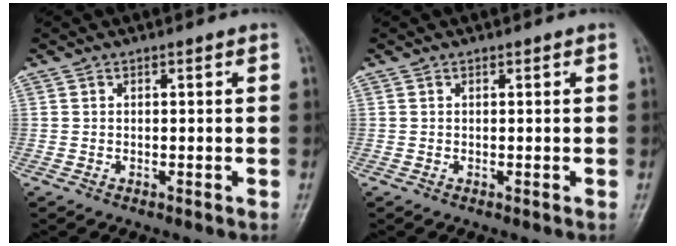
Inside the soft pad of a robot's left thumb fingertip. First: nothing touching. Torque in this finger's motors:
{"motor_torque": [0.07, 0.09, -0.10, -0.09, 0.00]}